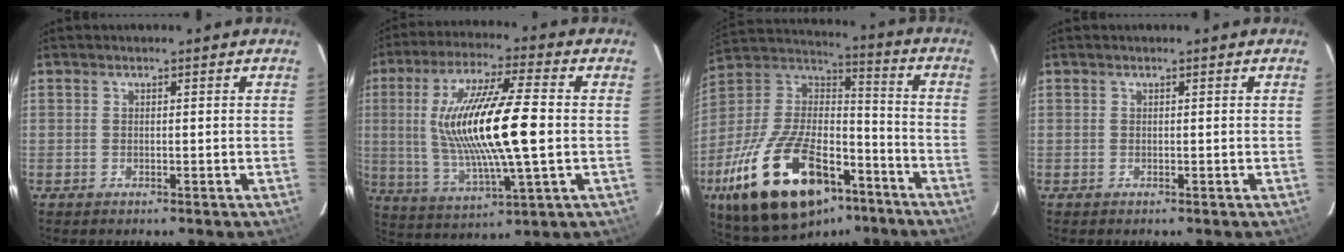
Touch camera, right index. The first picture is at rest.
{"total": 19.1, "force": [0.6, 3.3, 18.8], "torque": [-0.353, -0.005, 0.020]}
{"total": 29.0, "force": [-15.6, 14.0, 20.1], "torque": [-0.400, -0.012, -0.255]}
{"total": 0.0}